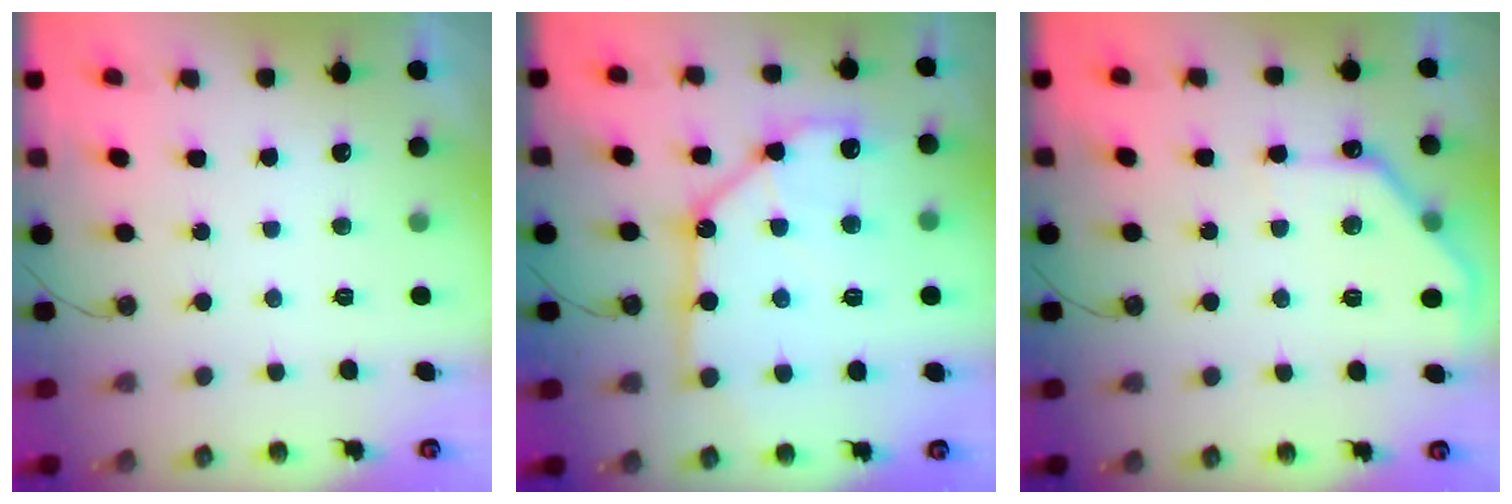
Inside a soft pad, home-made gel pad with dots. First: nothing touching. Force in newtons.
{"total": 16.3, "press": 16.2, "slide": 2.2}
{"total": 10.7, "press": 10.7, "slide": 0.7}